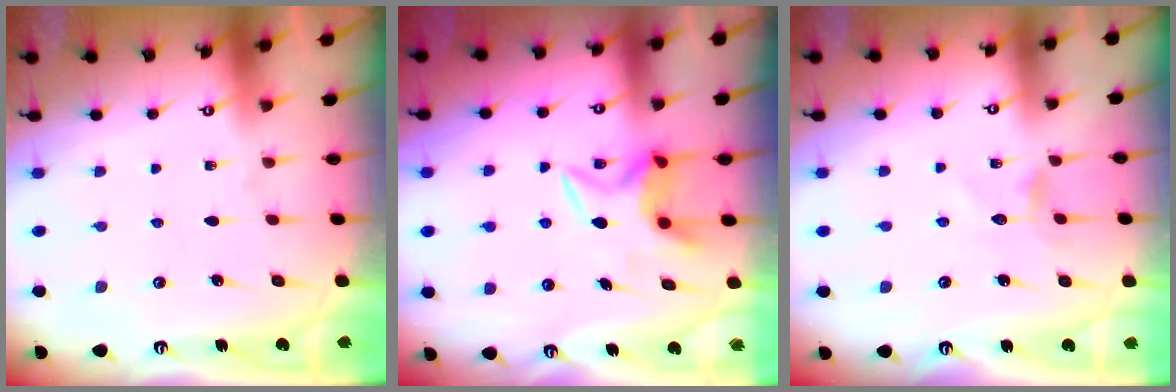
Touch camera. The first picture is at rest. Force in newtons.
{"total": 5.9, "press": 5.8, "slide": 0.8}
{"total": 3.9, "press": 3.9, "slide": 0.4}